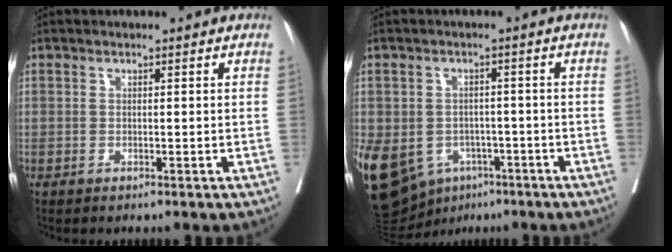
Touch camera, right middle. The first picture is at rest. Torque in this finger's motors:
{"motor_torque": [0.42, -0.12, 1.05, 0.21]}